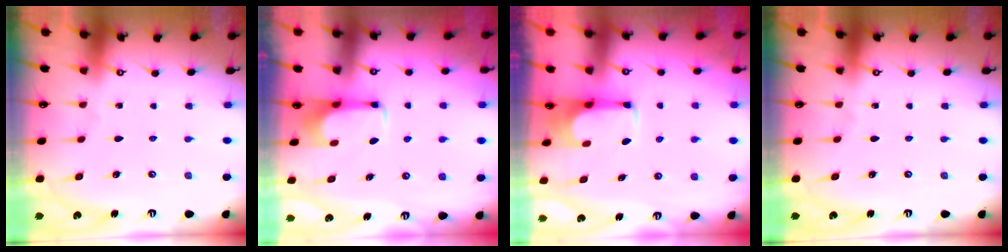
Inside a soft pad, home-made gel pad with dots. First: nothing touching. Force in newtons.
{"total": 1.6, "press": 1.5, "slide": 0.4}
{"total": 0.9, "press": 0.9, "slide": 0.0}
{"total": 0.0}